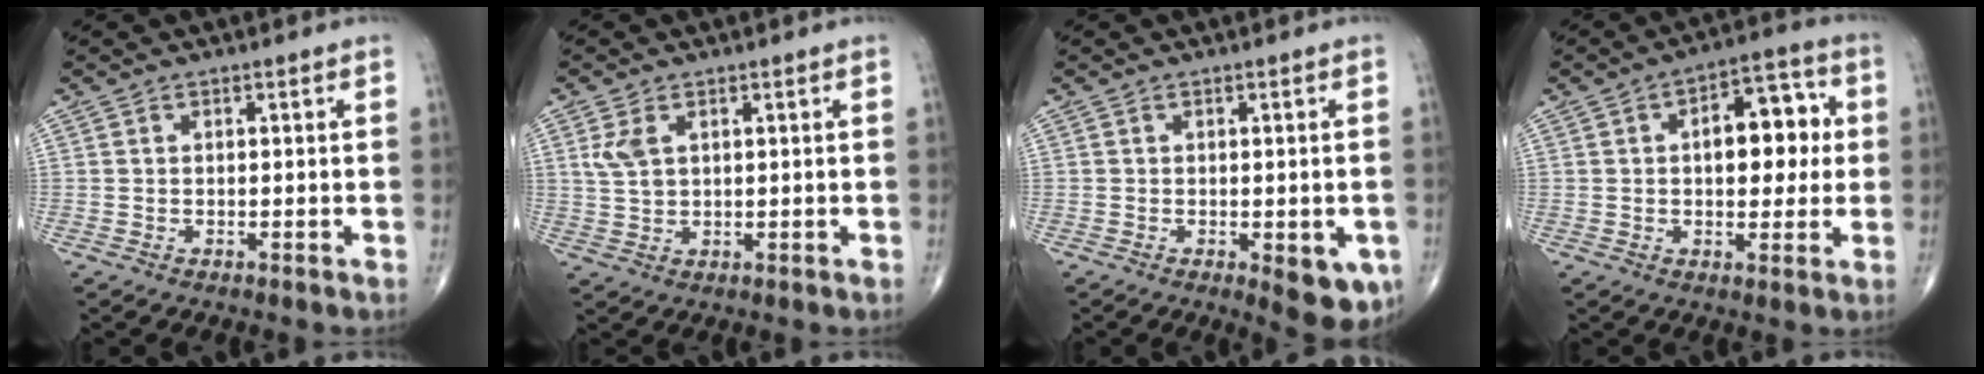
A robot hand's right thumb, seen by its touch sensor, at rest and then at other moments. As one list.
[{"total": 4.0, "force": [1.5, 2.3, 3.0], "torque": [-0.065, -0.003, 0.038]}, {"total": 7.5, "force": [-2.5, 2.9, 6.5], "torque": [-0.059, -0.011, -0.025]}, {"total": 12.0, "force": [1.6, 6.4, 10.0], "torque": [-0.103, 0.016, 0.019]}]